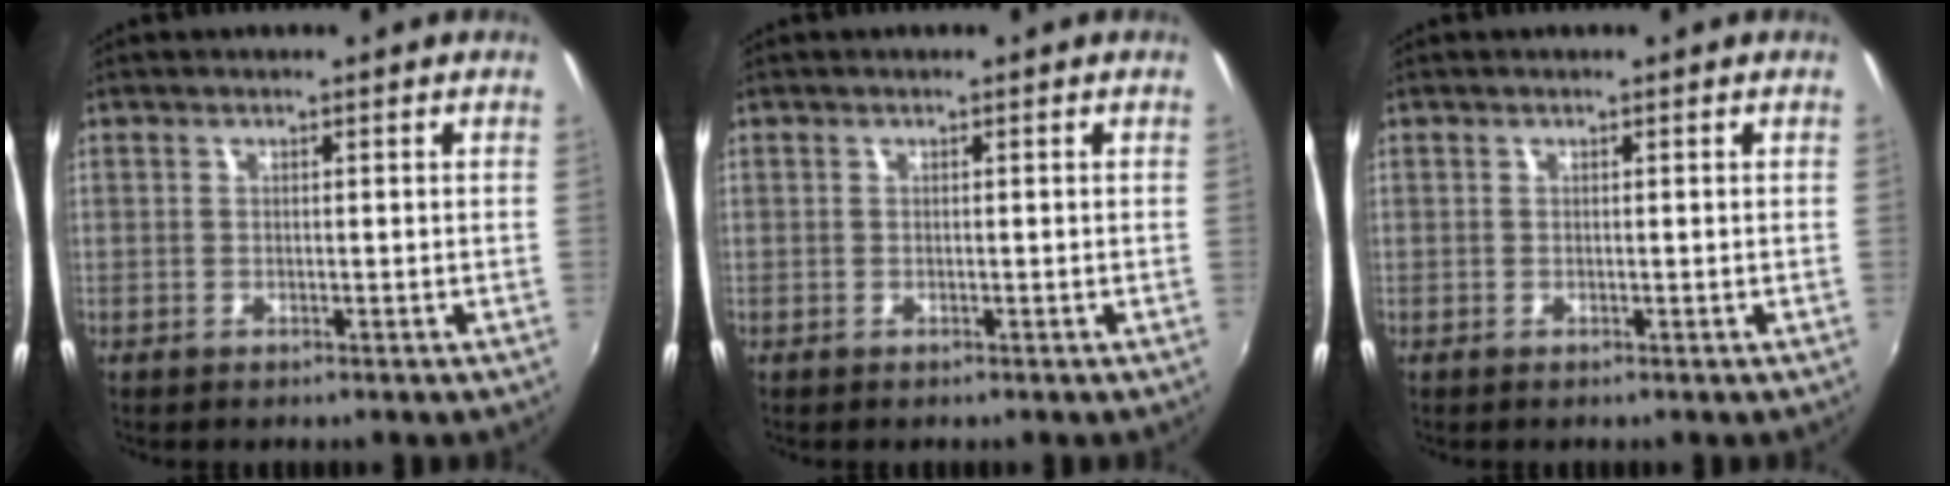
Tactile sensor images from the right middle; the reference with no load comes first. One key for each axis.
{"total": 0.0}
{"total": 0.0}